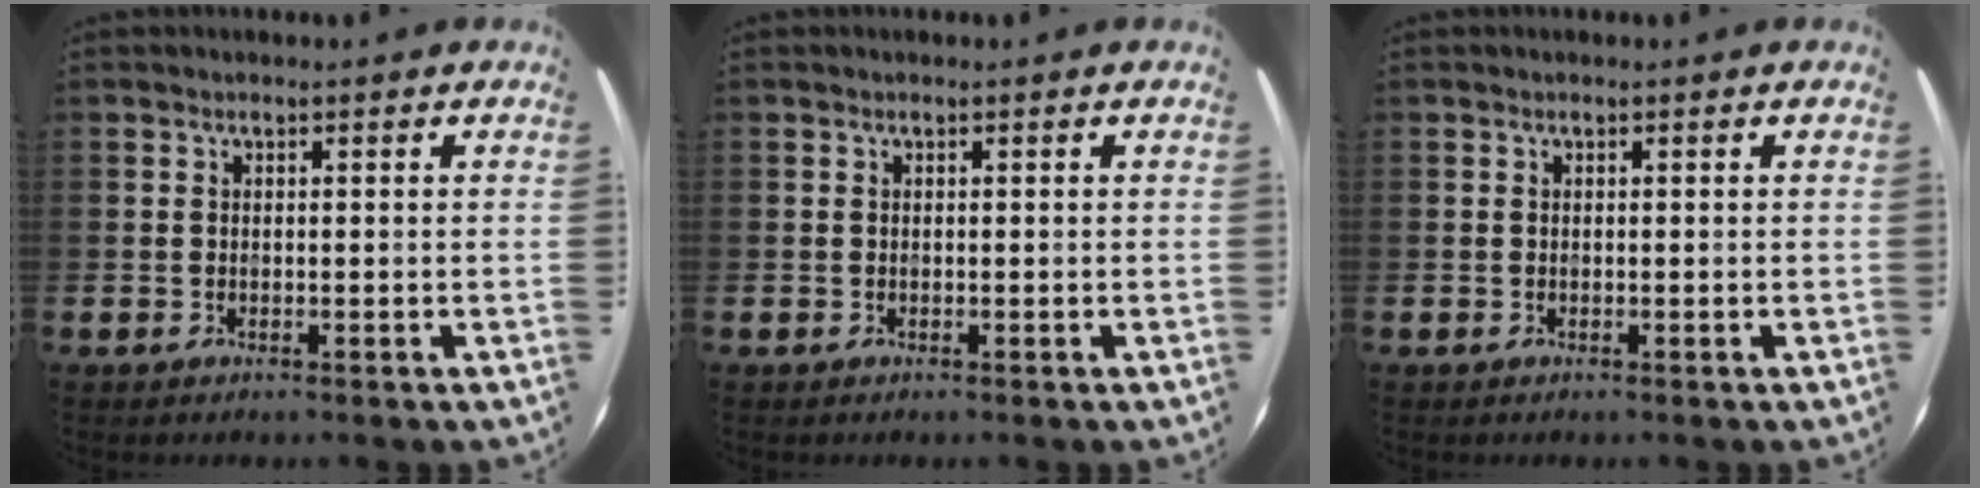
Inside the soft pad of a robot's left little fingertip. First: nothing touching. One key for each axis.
{"total": 0.0}
{"total": 0.0}